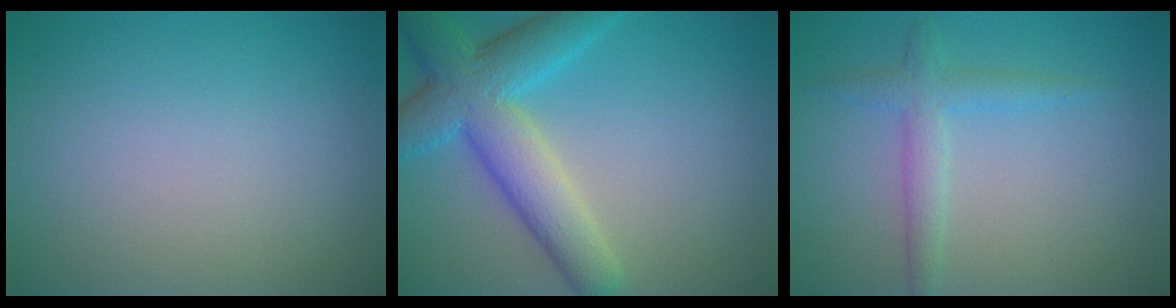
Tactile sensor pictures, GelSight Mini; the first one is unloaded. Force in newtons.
{"total": 7.4, "press": 7.4, "slide": 0.3}
{"total": 2.5, "press": 2.5, "slide": 0.1}